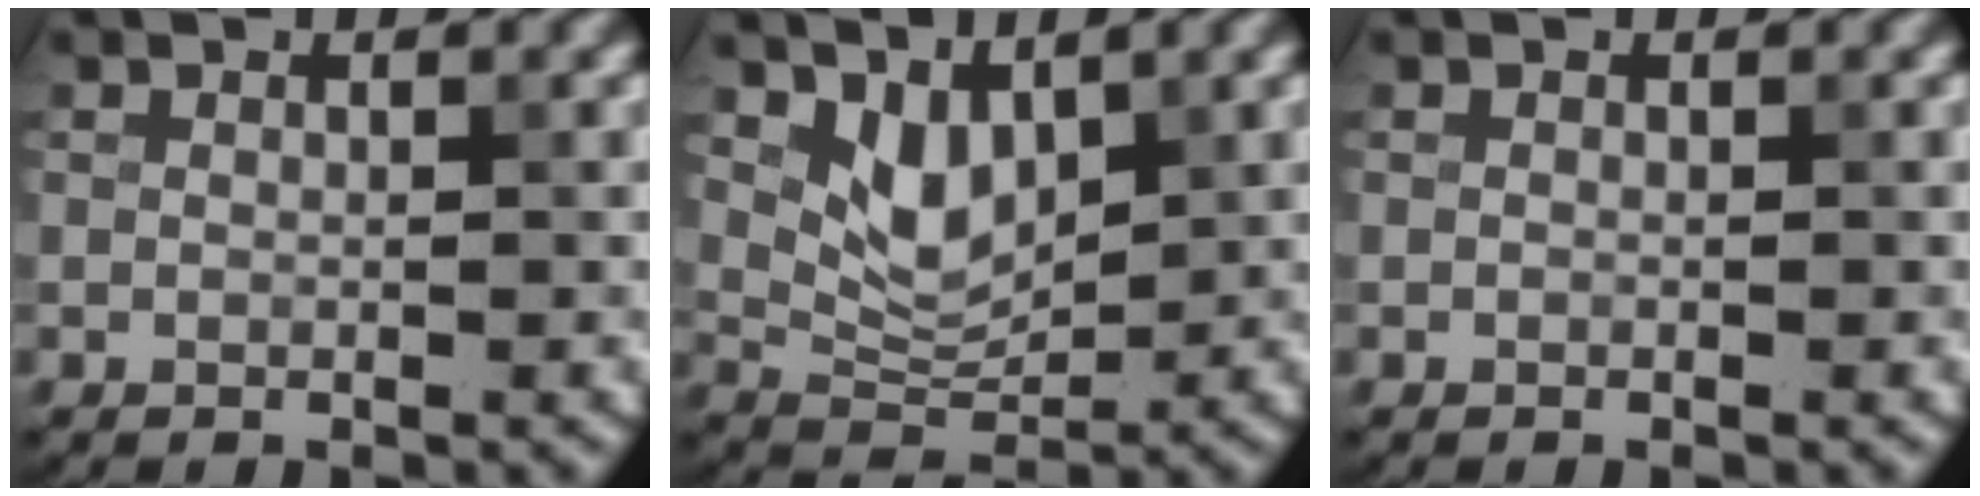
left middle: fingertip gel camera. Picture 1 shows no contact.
{"total": 3.7, "force": [1.9, 2.2, 2.4], "torque": [-0.051, -0.012, 0.039]}
{"total": 0.0}